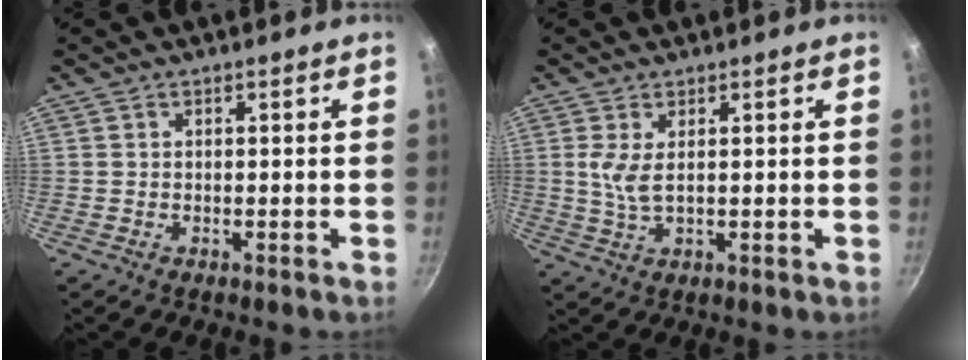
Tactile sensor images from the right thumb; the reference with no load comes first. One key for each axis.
{"total": 4.2, "fx": 0.9, "fy": 1.6, "fz": 3.8, "tx": -0.082, "ty": -0.004, "tz": 0.023}